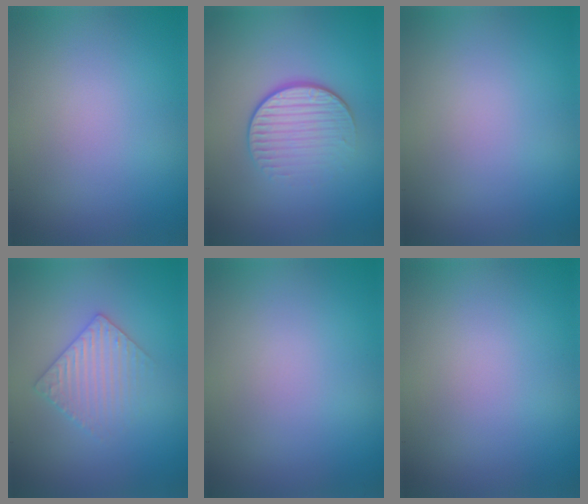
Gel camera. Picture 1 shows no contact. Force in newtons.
{"total": 4.0, "press": 2.7, "slide": 3.0}
{"total": 0.0}
{"total": 3.0, "press": 2.9, "slide": 0.6}
{"total": 0.0}
{"total": 0.0}